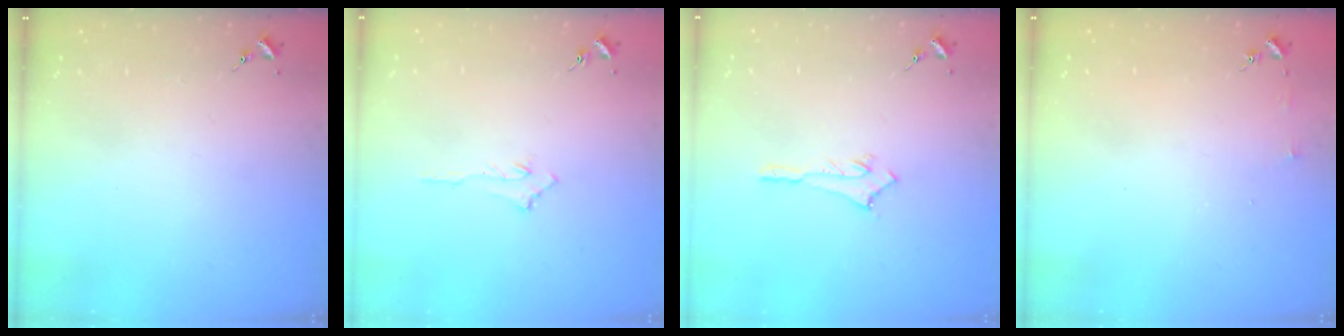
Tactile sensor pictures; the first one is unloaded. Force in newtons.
{"total": 2.9, "press": 2.9, "slide": 0.4}
{"total": 2.9, "press": 2.9, "slide": 0.2}
{"total": 3.0, "press": 3.0, "slide": 0.3}